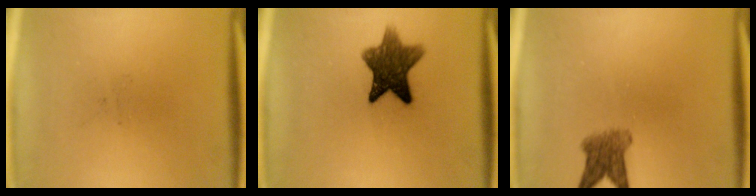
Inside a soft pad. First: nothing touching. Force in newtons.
{"total": 9.7}
{"total": 4.3}